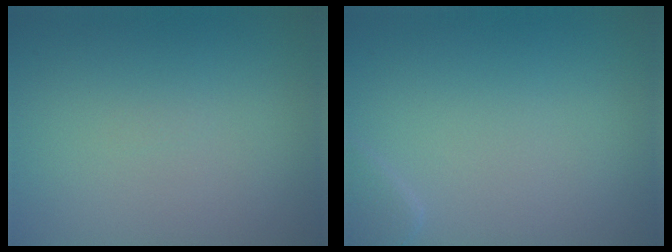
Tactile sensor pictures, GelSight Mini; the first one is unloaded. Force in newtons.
{"total": 1.0, "press": 1.0, "slide": 0.1}